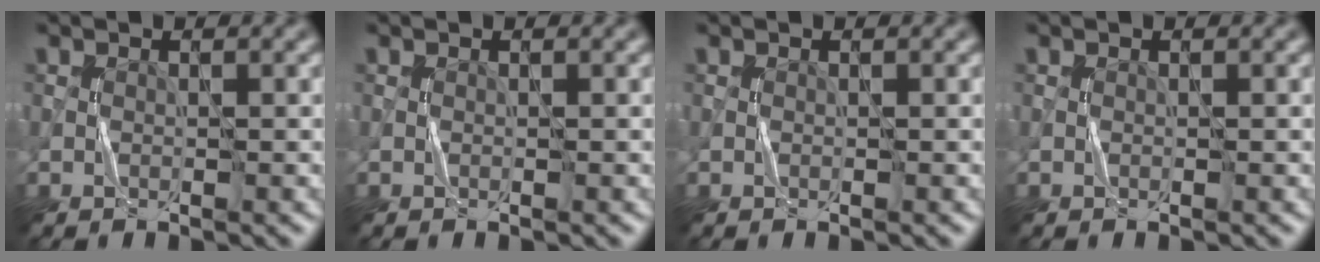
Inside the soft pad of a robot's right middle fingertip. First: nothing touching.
{"total": 0.0}
{"total": 0.0}
{"total": 0.0}